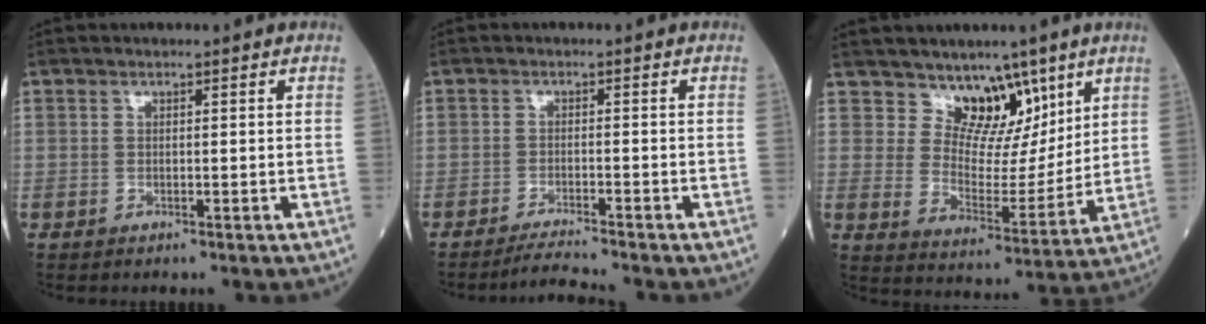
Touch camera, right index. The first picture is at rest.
{"total": 3.4, "force": [-3.1, -1.3, 0.4], "torque": [-0.015, -0.020, -0.057]}
{"total": 8.9, "force": [6.4, 5.1, 3.5], "torque": [-0.043, -0.004, 0.112]}